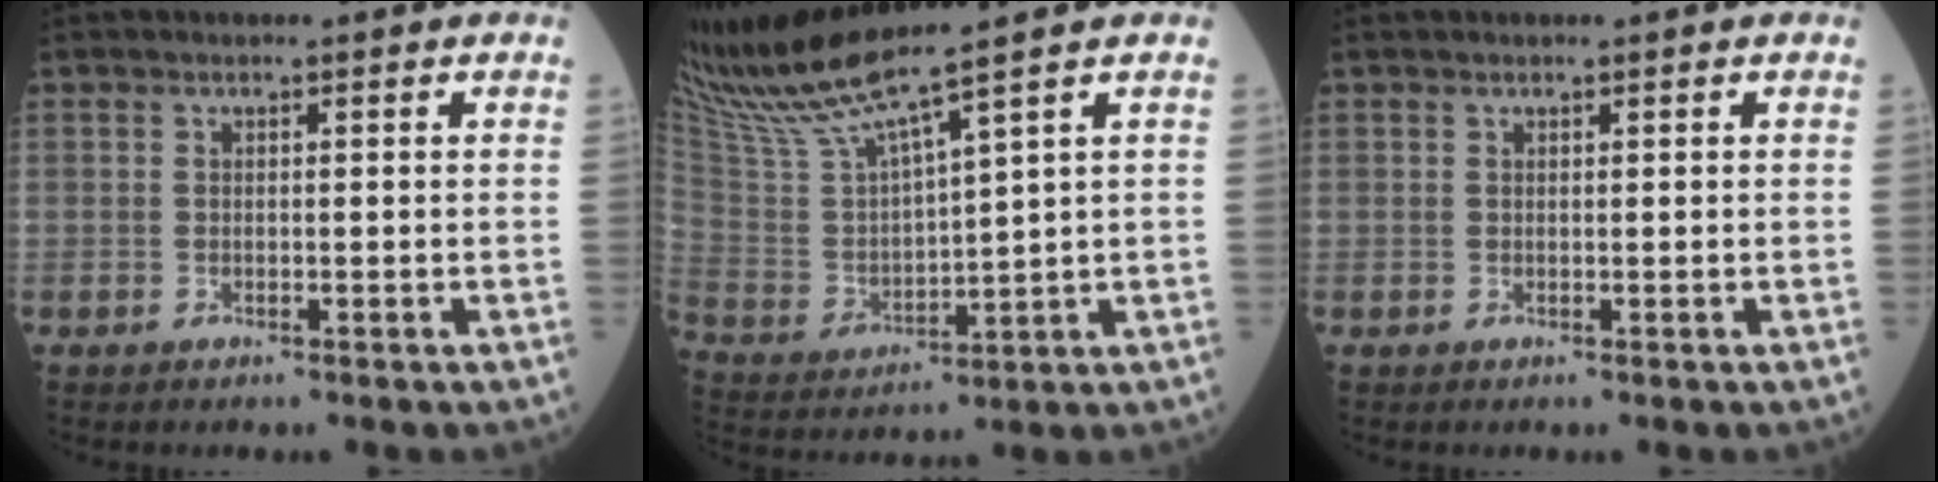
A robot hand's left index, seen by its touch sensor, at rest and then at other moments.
{"total": 11.1, "force": [9.5, -2.2, 5.2], "torque": [-0.120, -0.007, 0.197]}
{"total": 0.0}